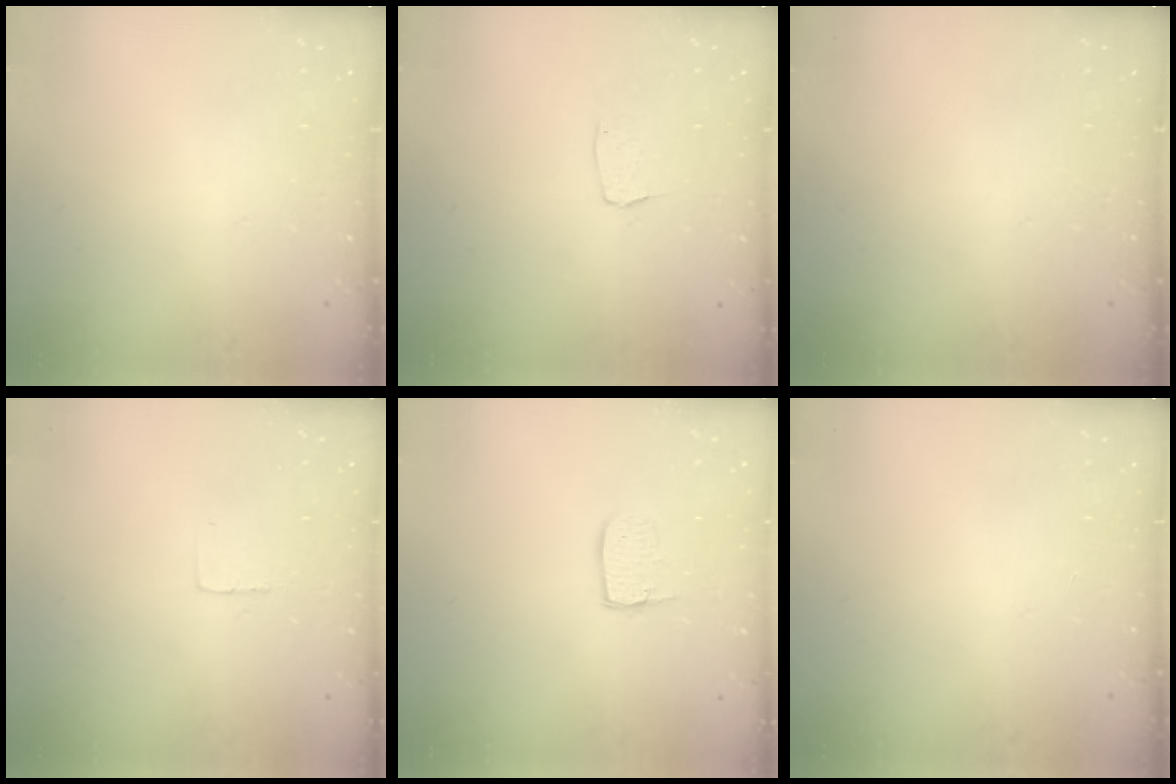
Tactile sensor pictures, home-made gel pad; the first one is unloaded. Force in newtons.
{"total": 3.0, "press": 3.0, "slide": 0.2}
{"total": 0.0}
{"total": 2.3, "press": 2.3, "slide": 0.1}
{"total": 6.3, "press": 6.3, "slide": 0.5}
{"total": 0.0}